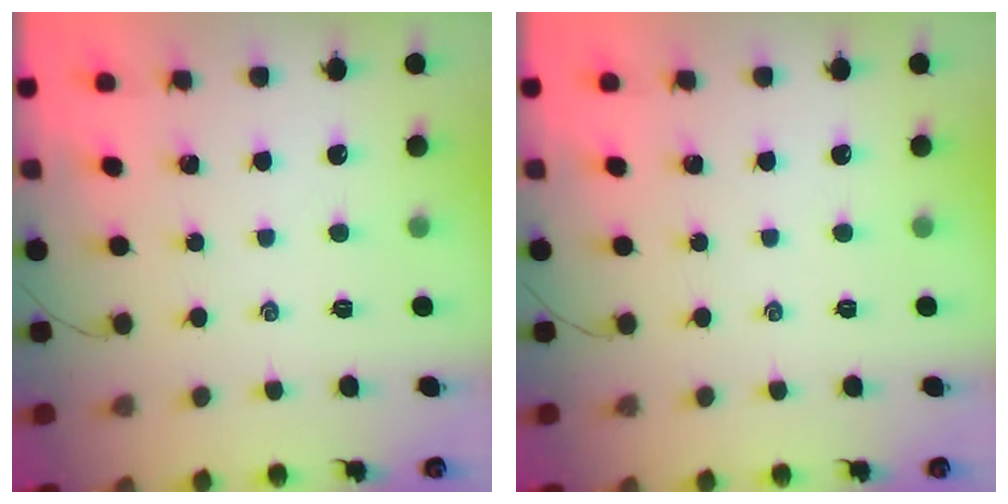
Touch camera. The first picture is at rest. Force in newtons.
{"total": 0.0}